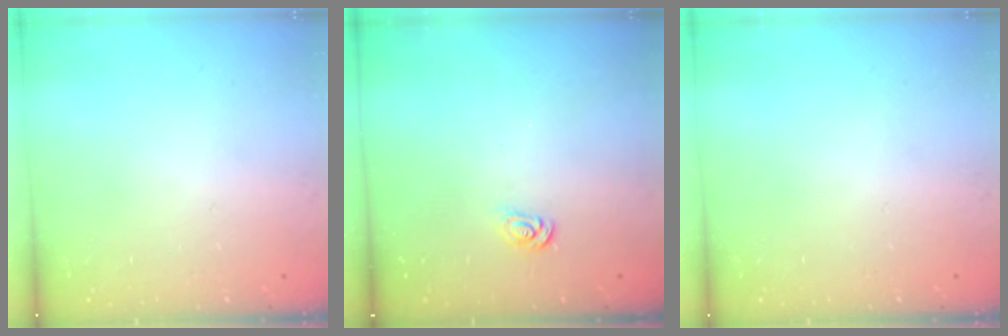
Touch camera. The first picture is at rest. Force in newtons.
{"total": 2.5, "press": 2.4, "slide": 0.3}
{"total": 0.0}